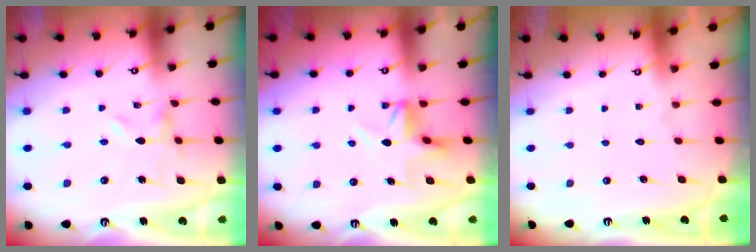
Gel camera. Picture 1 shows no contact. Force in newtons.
{"total": 3.9, "press": 3.9, "slide": 0.4}
{"total": 1.6, "press": 1.6, "slide": 0.1}